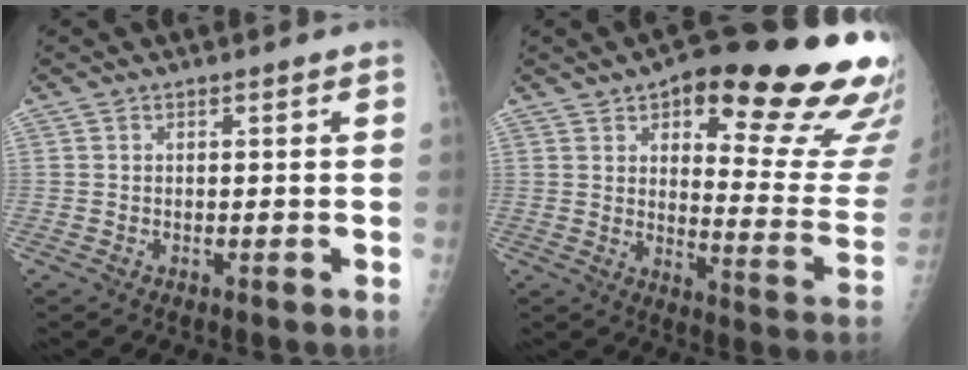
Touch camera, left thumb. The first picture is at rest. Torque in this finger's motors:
{"motor_torque": [0.61, 0.62, 1.46, -1.31, 0.18]}